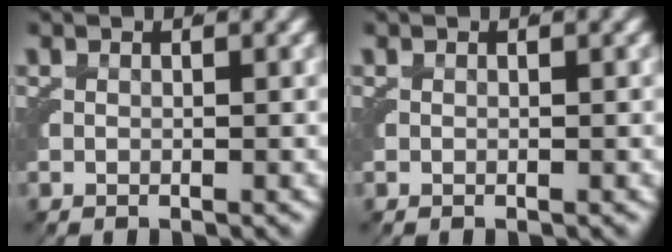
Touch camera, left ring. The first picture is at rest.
{"total": 0.0}